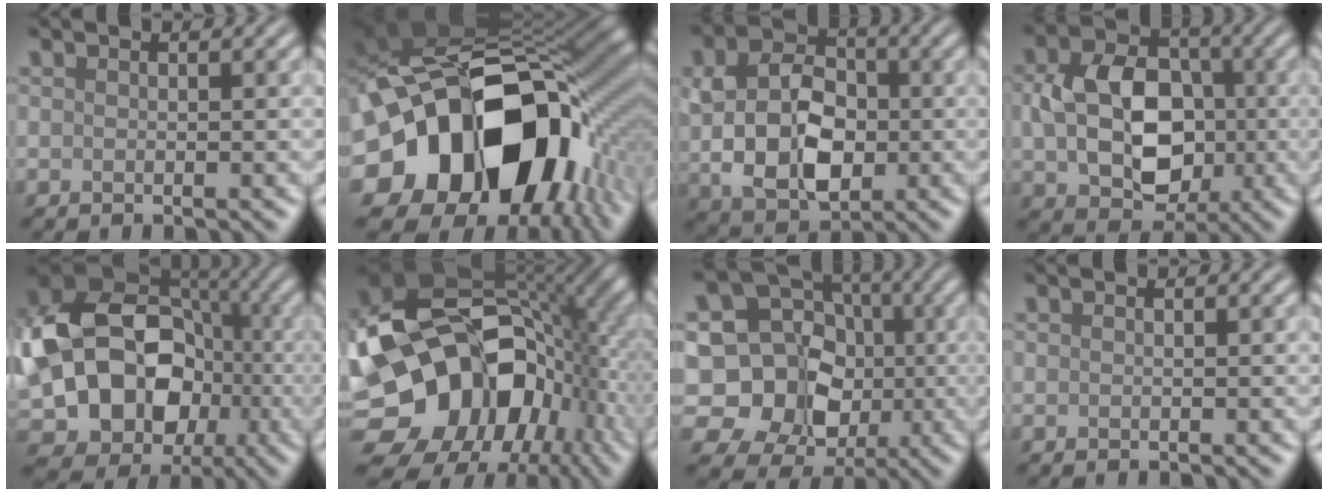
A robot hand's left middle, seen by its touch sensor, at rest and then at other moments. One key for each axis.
{"total": 19.6, "fx": -4.9, "fy": 13.9, "fz": 12.8, "tx": -0.253, "ty": -0.044, "tz": -0.060}
{"total": 8.2, "fx": -0.1, "fy": 5.7, "fz": 5.8, "tx": -0.119, "ty": -0.002, "tz": -0.003}
{"total": 9.2, "fx": -0.5, "fy": 6.8, "fz": 6.3, "tx": -0.122, "ty": 0.002, "tz": -0.006}
{"total": 20.2, "fx": -1.3, "fy": 16.7, "fz": 11.2, "tx": -0.202, "ty": -0.028, "tz": -0.022}
{"total": 19.6, "fx": -3.2, "fy": 14.1, "fz": 13.2, "tx": -0.252, "ty": -0.014, "tz": -0.042}
{"total": 14.2, "fx": -0.1, "fy": 12.9, "fz": 5.9, "tx": -0.139, "ty": 0.040, "tz": -0.024}
{"total": 0.0}